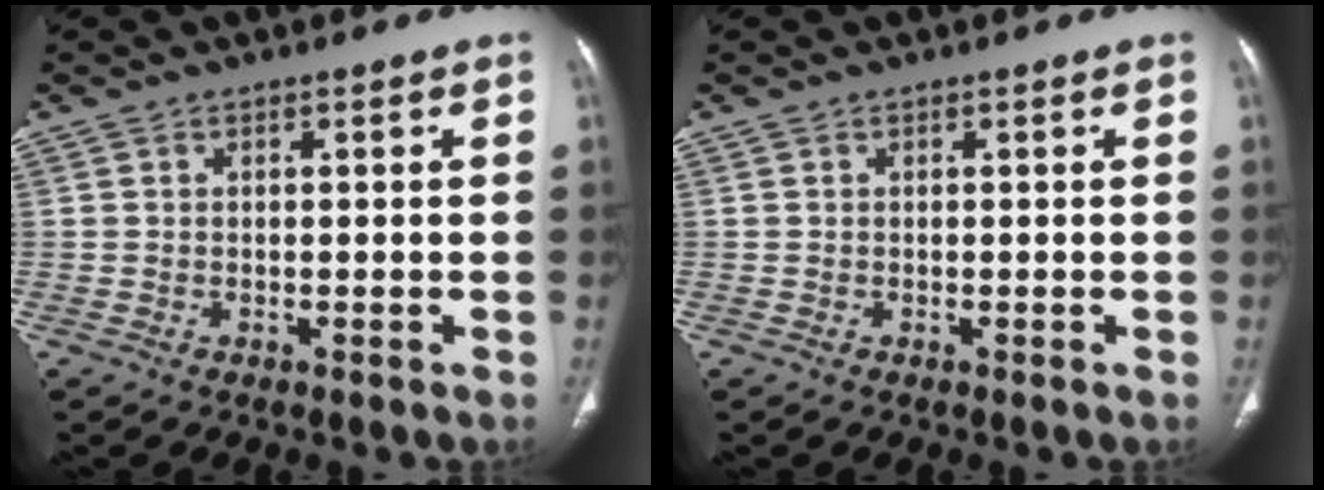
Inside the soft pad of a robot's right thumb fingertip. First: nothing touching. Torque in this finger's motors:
{"motor_torque": [-0.52, 0.52, 0.20, 0.20, 0.05]}